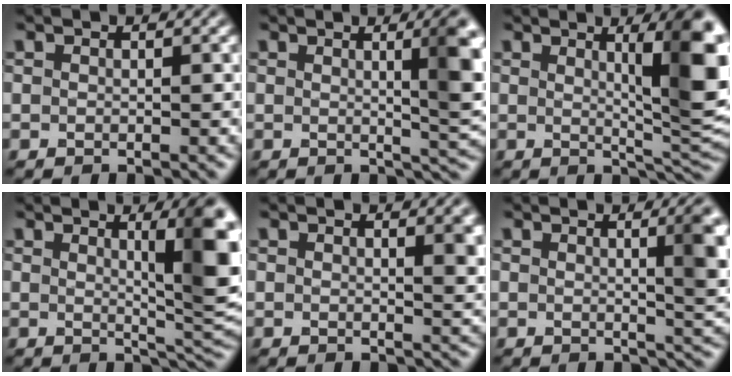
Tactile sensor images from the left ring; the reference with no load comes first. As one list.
[{"total": 7.4, "force": [1.4, 2.1, 7.0], "torque": [-0.056, 0.006, 0.018]}, {"total": 10.2, "force": [2.5, 2.4, 9.6], "torque": [-0.106, 0.003, 0.038]}, {"total": 9.3, "force": [2.2, 2.2, 8.7], "torque": [-0.096, 0.003, 0.035]}, {"total": 3.0, "force": [1.2, 1.1, 2.5], "torque": [-0.019, 0.001, 0.015]}, {"total": 5.9, "force": [1.1, 1.9, 5.5], "torque": [-0.038, 0.007, 0.013]}]